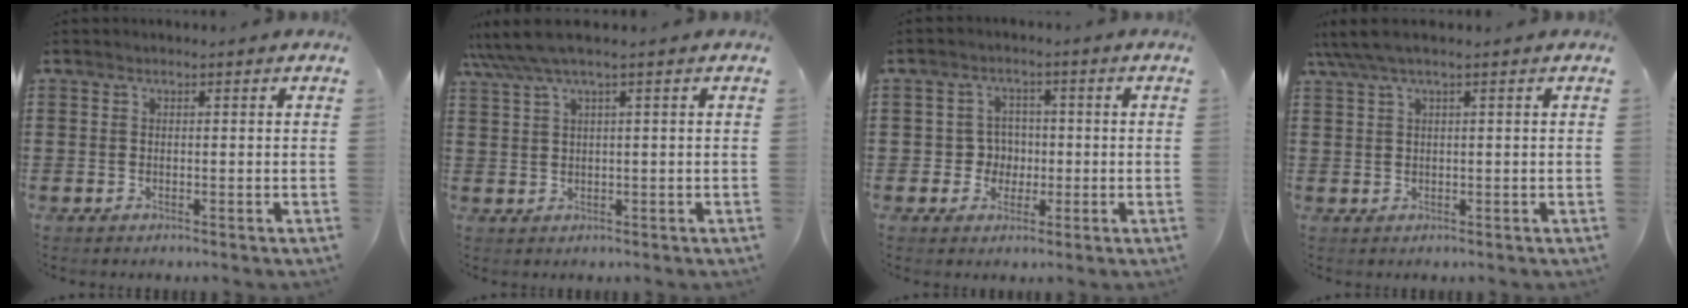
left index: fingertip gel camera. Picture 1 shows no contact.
{"total": 3.2, "force": [1.5, -0.1, 2.8], "torque": [-0.065, -0.003, 0.022]}
{"total": 3.8, "force": [-0.6, 3.6, 1.1], "torque": [-0.029, 0.005, -0.017]}
{"total": 2.7, "force": [1.1, 0.2, 2.4], "torque": [-0.055, -0.002, 0.017]}